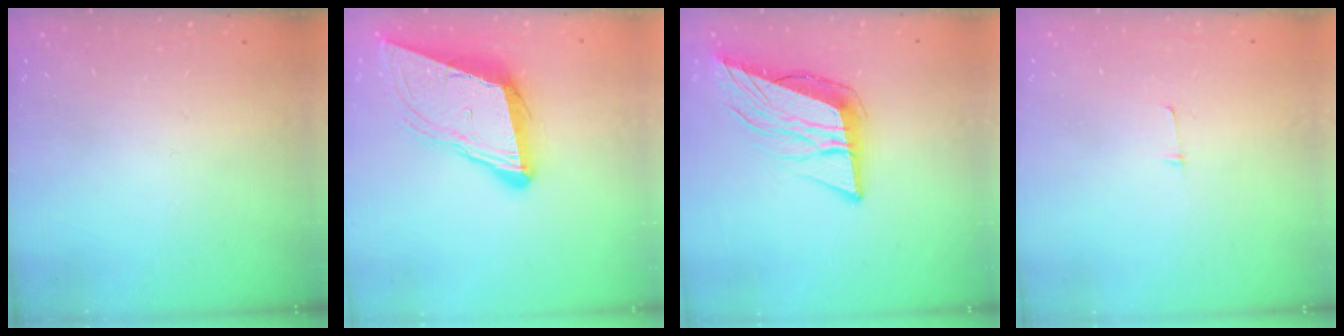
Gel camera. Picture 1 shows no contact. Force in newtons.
{"total": 12.0, "press": 11.5, "slide": 3.7}
{"total": 12.7, "press": 12.2, "slide": 3.4}
{"total": 3.7, "press": 3.7, "slide": 0.3}